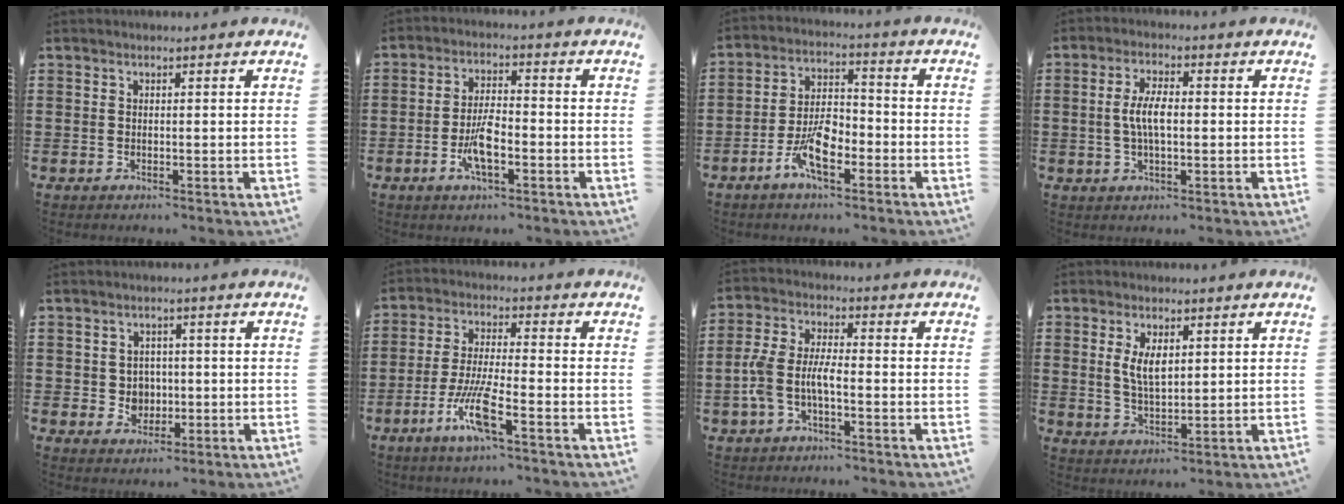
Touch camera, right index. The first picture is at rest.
{"total": 6.1, "force": [-2.2, 2.1, 5.3], "torque": [-0.115, -0.001, -0.045]}
{"total": 7.9, "force": [-3.9, 3.3, 6.0], "torque": [-0.133, 0.000, -0.076]}
{"total": 5.1, "force": [-0.2, 1.9, 4.8], "torque": [-0.103, -0.001, -0.010]}
{"total": 3.4, "force": [-0.2, 3.3, 0.9], "torque": [-0.023, 0.007, -0.008]}
{"total": 8.2, "force": [-4.2, 1.1, 6.9], "torque": [-0.156, -0.013, -0.084]}
{"total": 5.9, "force": [-1.9, 2.4, 5.0], "torque": [-0.128, -0.005, -0.045]}
{"total": 4.6, "force": [1.2, 2.1, 3.9], "torque": [-0.074, 0.002, 0.018]}